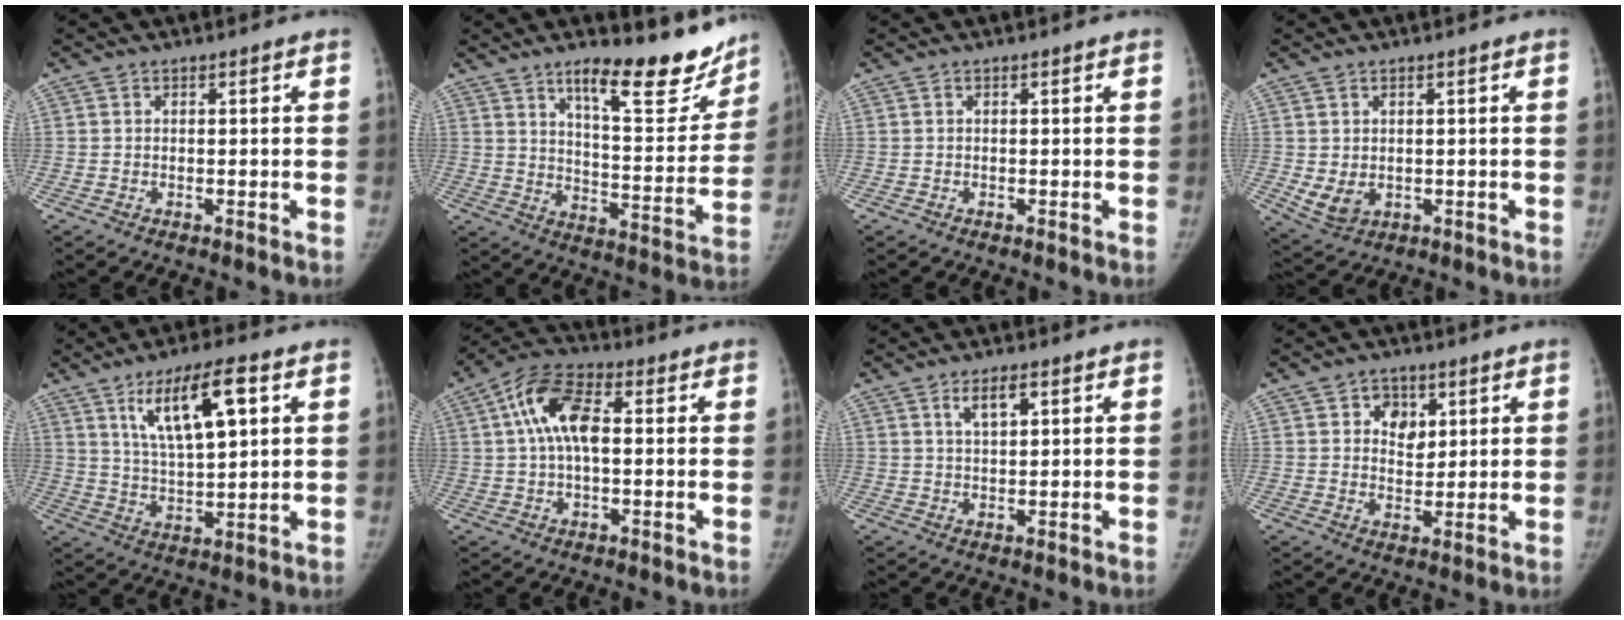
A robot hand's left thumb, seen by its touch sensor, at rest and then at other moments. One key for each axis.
{"total": 18.3, "fx": 13.4, "fy": 5.7, "fz": 11.0, "tx": -0.097, "ty": -0.101, "tz": 0.198}
{"total": 0.0}
{"total": 4.7, "fx": -0.2, "fy": 3.4, "fz": 3.3, "tx": -0.054, "ty": -0.012, "tz": 0.012}
{"total": 12.6, "fx": 5.6, "fy": 3.9, "fz": 10.6, "tx": -0.170, "ty": -0.019, "tz": 0.104}
{"total": 10.9, "fx": 2.0, "fy": 5.5, "fz": 9.2, "tx": -0.174, "ty": 0.024, "tz": 0.029}
{"total": 3.9, "fx": 2.0, "fy": 1.6, "fz": 3.0, "tx": -0.048, "ty": -0.006, "tz": 0.038}
{"total": 5.8, "fx": 2.4, "fy": 4.4, "fz": 3.0, "tx": -0.017, "ty": -0.011, "tz": 0.037}